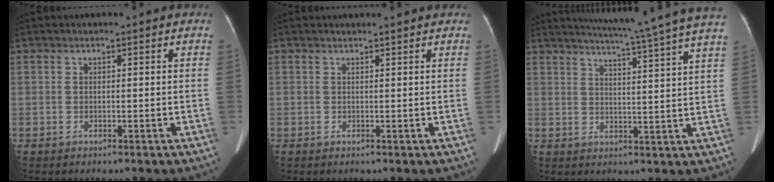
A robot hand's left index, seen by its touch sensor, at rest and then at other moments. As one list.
[{"total": 2.0, "force": [1.9, 0.3, 0.4], "torque": [-0.010, 0.019, 0.024]}, {"total": 17.7, "force": [15.3, -2.0, 8.7], "torque": [-0.142, -0.031, 0.185]}]